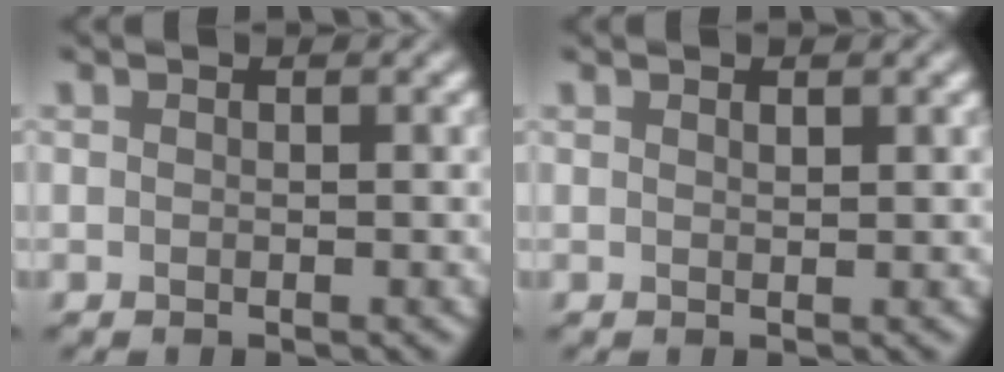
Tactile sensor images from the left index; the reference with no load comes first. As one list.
[{"total": 0.7, "force": [0.6, 0.1, 0.4], "torque": [-0.009, 0.000, 0.008]}]